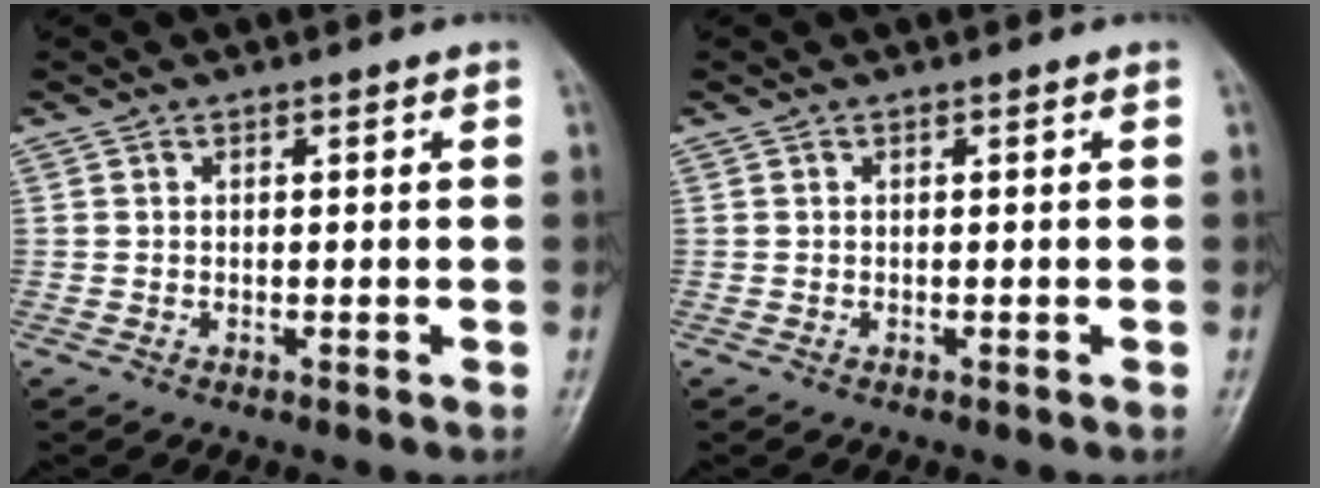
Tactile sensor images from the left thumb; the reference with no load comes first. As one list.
[{"total": 0.0}]